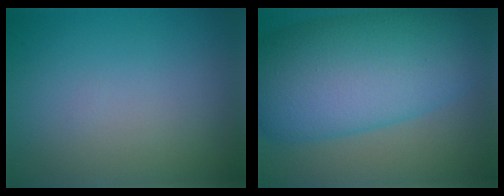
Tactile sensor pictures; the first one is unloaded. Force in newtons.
{"total": 12.8, "press": 12.8, "slide": 0.4}